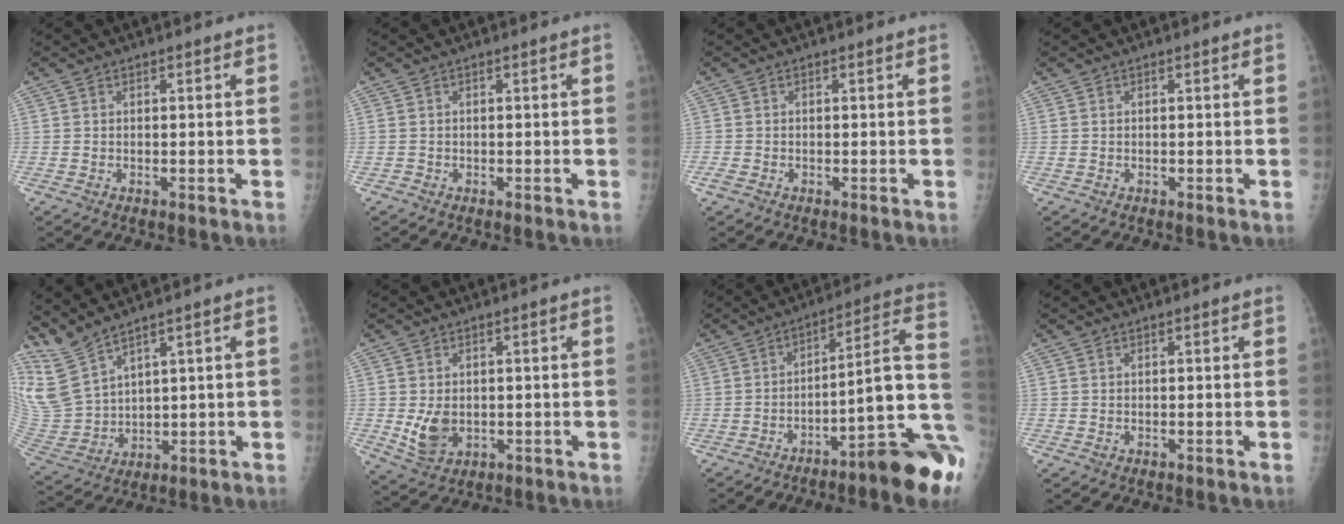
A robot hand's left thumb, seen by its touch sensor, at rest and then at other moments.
{"total": 0.0}
{"total": 1.1, "force": [-0.6, 0.7, 0.6], "torque": [-0.018, -0.002, -0.012]}
{"total": 0.0}
{"total": 9.6, "force": [7.9, 2.9, 4.7], "torque": [-0.104, -0.040, 0.191]}
{"total": 5.4, "force": [-0.2, 3.9, 3.8], "torque": [-0.059, -0.011, 0.011]}
{"total": 18.6, "force": [-8.7, 2.0, 16.3], "torque": [-0.161, 0.076, -0.123]}
{"total": 0.0}